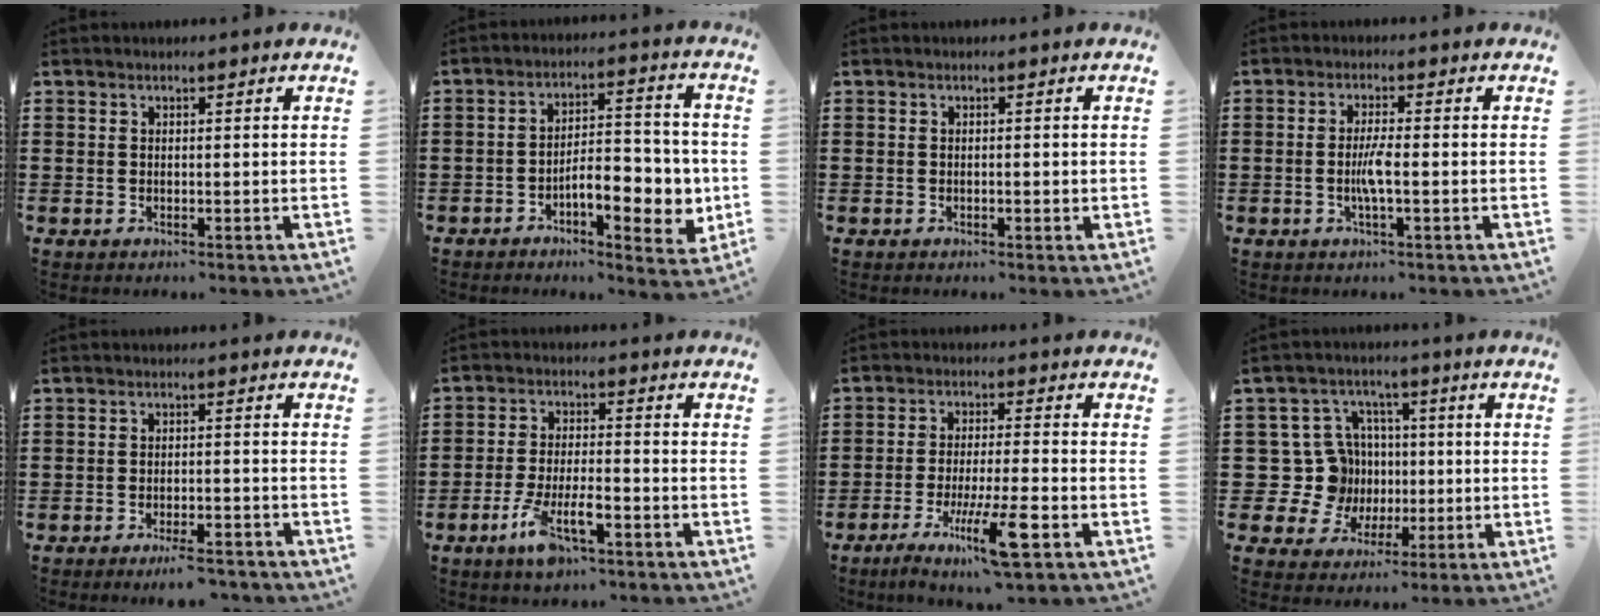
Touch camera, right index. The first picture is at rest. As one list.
[{"total": 8.5, "force": [-2.7, 3.5, 7.2], "torque": [-0.095, -0.007, -0.048]}, {"total": 0.7, "force": [-0.2, 0.2, 0.6], "torque": [-0.012, -0.003, -0.003]}, {"total": 3.5, "force": [-0.9, 0.3, 3.4], "torque": [-0.075, -0.008, -0.021]}, {"total": 3.6, "force": [-3.2, 0.2, 1.8], "torque": [-0.031, -0.002, -0.059]}, {"total": 7.3, "force": [-4.1, 2.2, 5.6], "torque": [-0.115, -0.003, -0.075]}, {"total": 9.5, "force": [-4.8, 0.4, 8.2], "torque": [-0.156, -0.013, -0.087]}, {"total": 10.8, "force": [0.2, 10.3, 3.5], "torque": [-0.119, 0.003, 0.015]}]